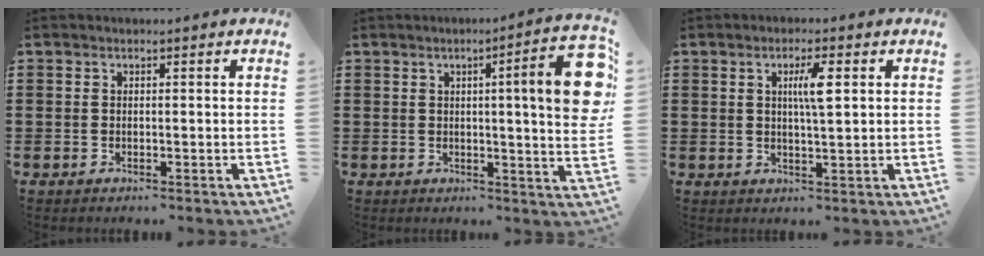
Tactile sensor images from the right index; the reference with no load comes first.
{"total": 11.4, "force": [2.8, 1.0, 11.0], "torque": [-0.163, -0.011, 0.041]}
{"total": 4.3, "force": [1.1, 0.6, 4.1], "torque": [-0.083, 0.007, 0.015]}